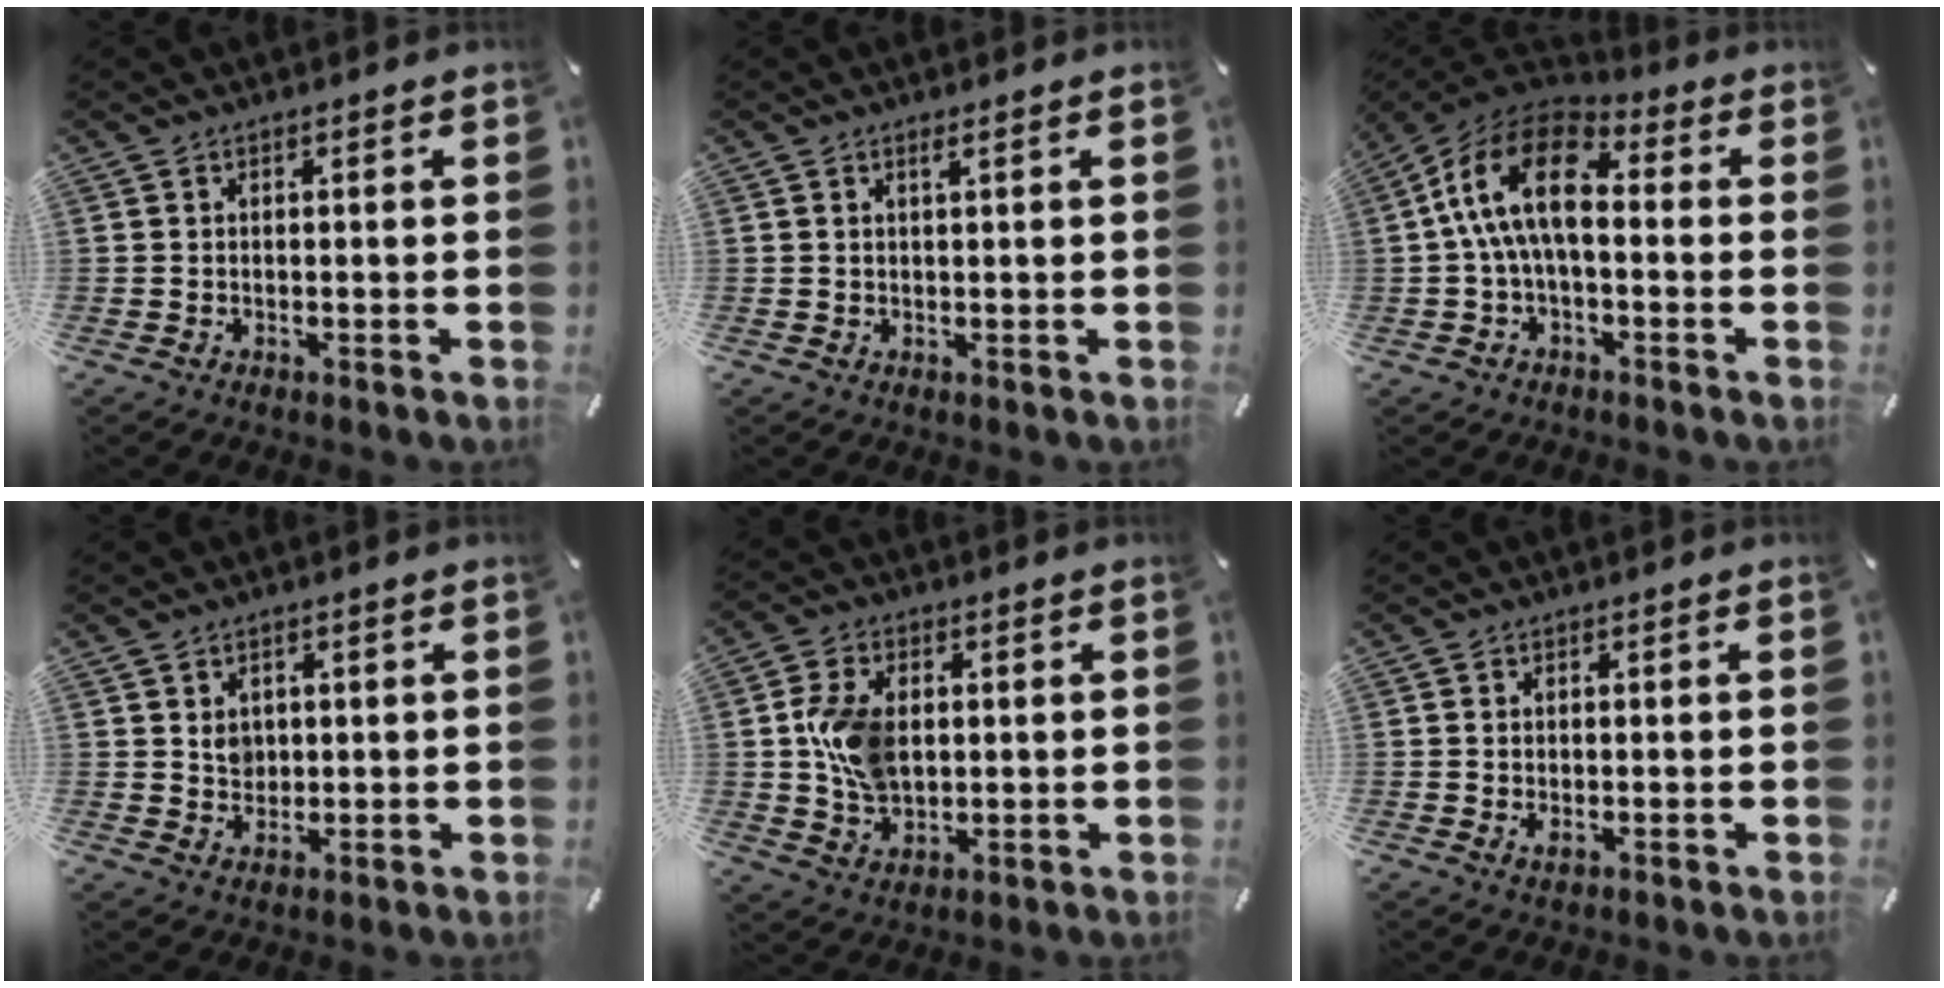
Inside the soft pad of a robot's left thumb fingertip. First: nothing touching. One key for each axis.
{"total": 1.0, "fx": 0.6, "fy": 0.0, "fz": 0.8, "tx": -0.016, "ty": -0.001, "tz": 0.010}
{"total": 15.3, "fx": 0.6, "fy": 8.8, "fz": 12.5, "tx": -0.260, "ty": 0.013, "tz": 0.010}
{"total": 3.2, "fx": 1.2, "fy": 2.8, "fz": 0.9, "tx": -0.006, "ty": -0.001, "tz": 0.018}
{"total": 10.6, "fx": 1.0, "fy": 7.7, "fz": 7.2, "tx": -0.156, "ty": 0.002, "tz": 0.017}
{"total": 1.3, "fx": 0.0, "fy": 0.7, "fz": 1.1, "tx": -0.029, "ty": -0.002, "tz": -0.003}